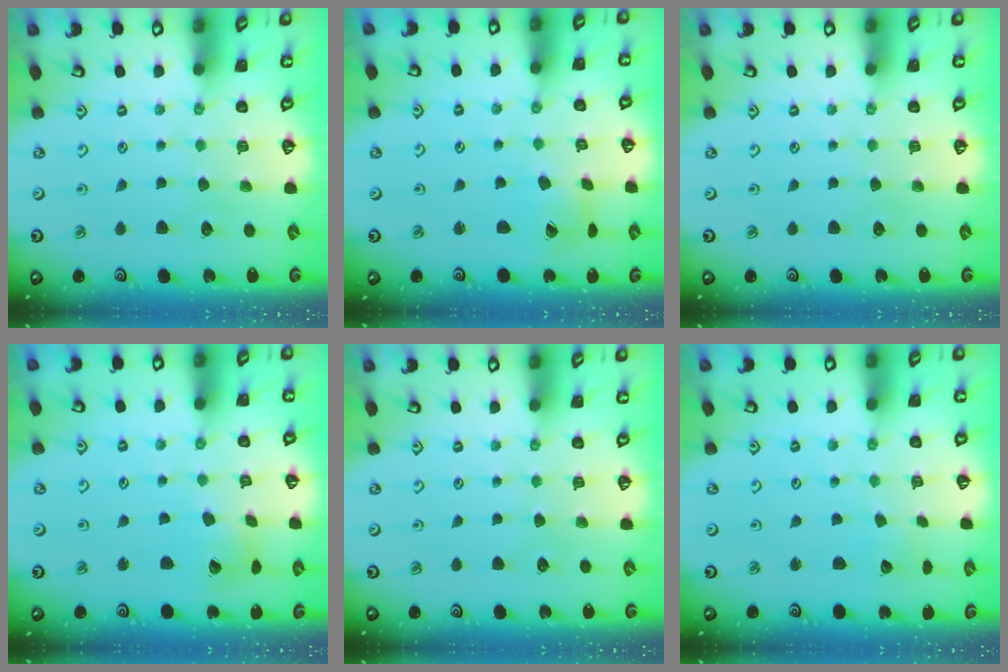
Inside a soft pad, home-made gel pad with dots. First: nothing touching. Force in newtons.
{"total": 2.7, "press": 2.6, "slide": 0.4}
{"total": 0.0}
{"total": 5.0, "press": 4.9, "slide": 0.9}
{"total": 0.0}
{"total": 1.8, "press": 1.8, "slide": 0.0}